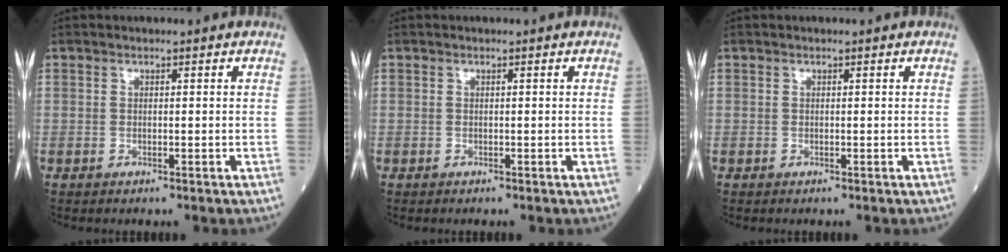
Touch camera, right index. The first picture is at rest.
{"total": 0.0}
{"total": 0.0}